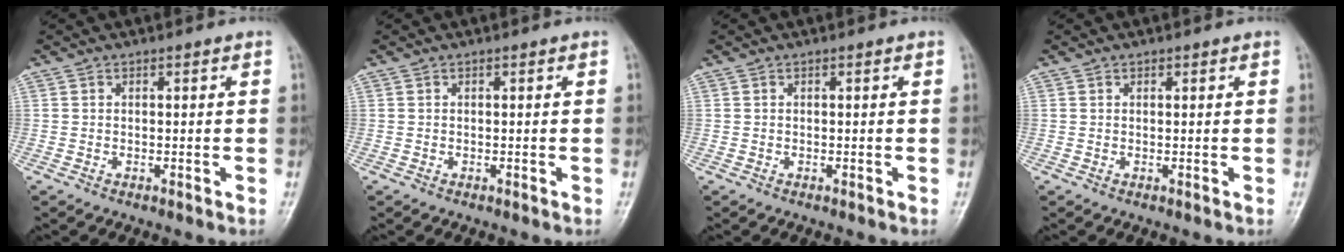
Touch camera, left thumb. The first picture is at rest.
{"total": 0.0}
{"total": 0.0}
{"total": 0.0}